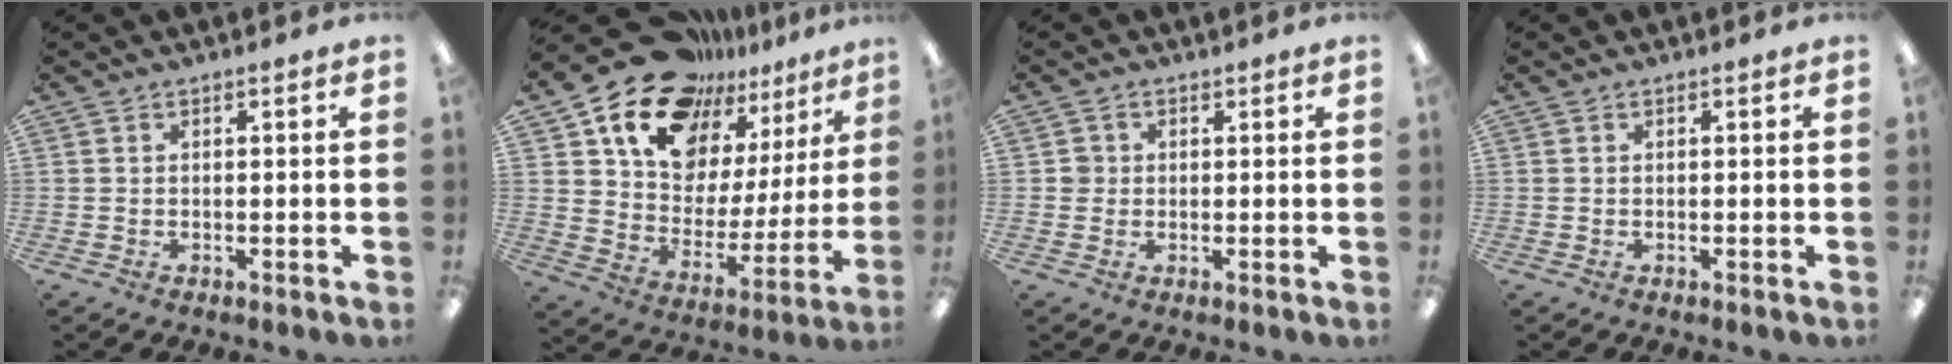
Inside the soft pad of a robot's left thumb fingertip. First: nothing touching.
{"total": 16.1, "force": [13.0, 8.5, 4.1], "torque": [-0.105, -0.107, 0.236]}
{"total": 2.2, "force": [0.3, 2.2, 0.4], "torque": [-0.001, 0.002, 0.001]}
{"total": 0.0}